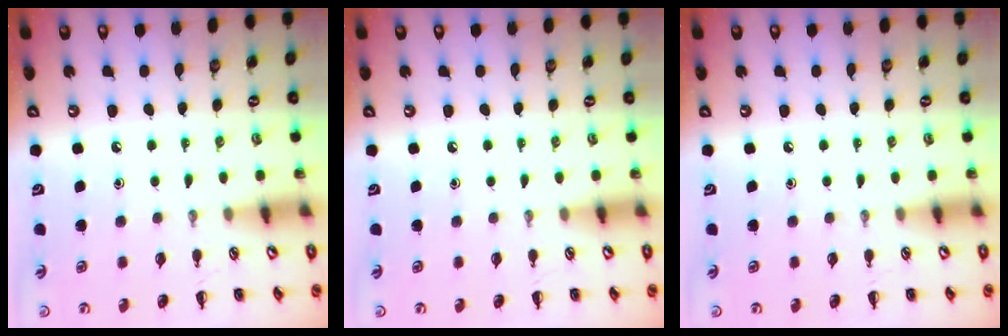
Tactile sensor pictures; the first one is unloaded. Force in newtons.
{"total": 0.0}
{"total": 0.0}